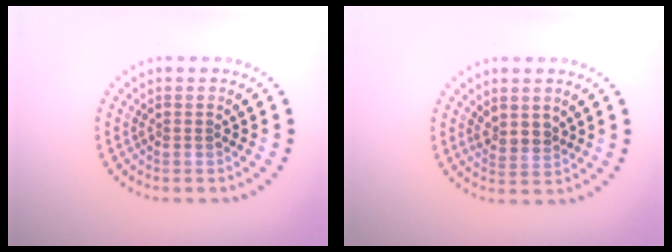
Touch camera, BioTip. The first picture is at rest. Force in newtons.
{"total": 1.9, "press": 1.6, "slide": 1.1}